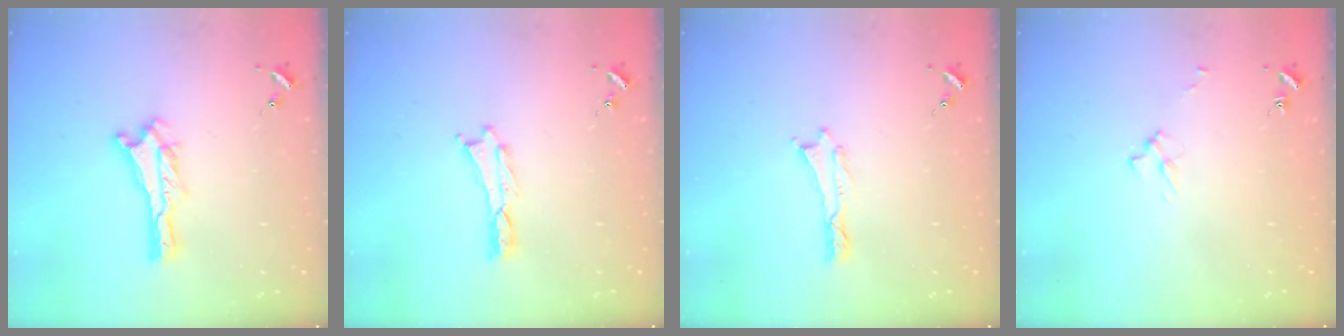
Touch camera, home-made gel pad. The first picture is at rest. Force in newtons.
{"total": 0.0}
{"total": 0.0}
{"total": 2.9, "press": 2.9, "slide": 0.4}